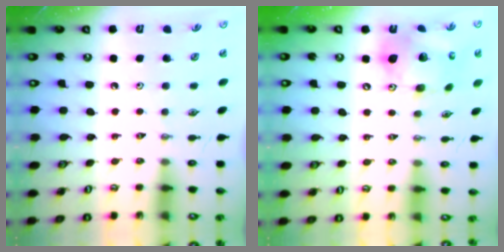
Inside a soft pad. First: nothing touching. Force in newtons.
{"total": 16.5, "press": 16.3, "slide": 2.5}